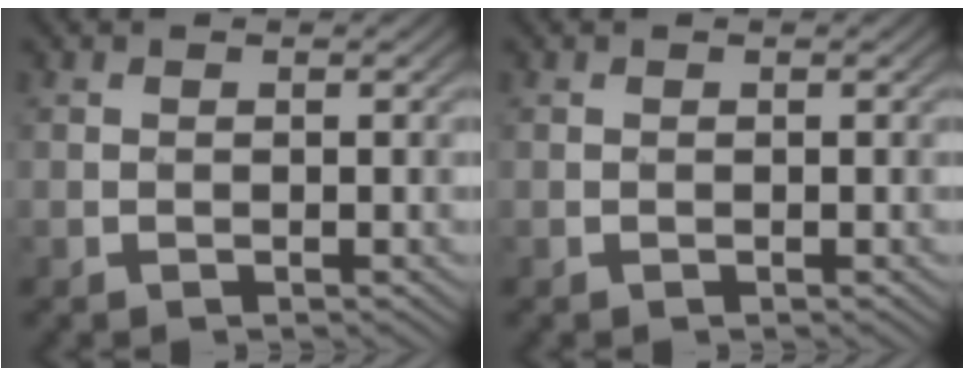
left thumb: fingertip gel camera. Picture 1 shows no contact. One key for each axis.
{"total": 0.0}